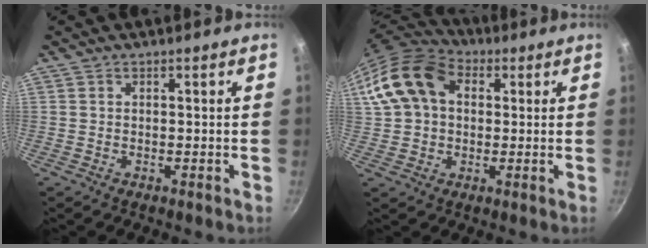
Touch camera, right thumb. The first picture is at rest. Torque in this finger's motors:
{"motor_torque": [0.72, 1.59, 0.64, -0.54, 0.26]}